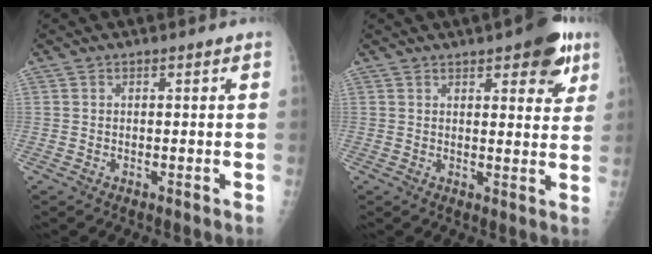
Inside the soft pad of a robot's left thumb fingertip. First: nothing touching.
{"total": 9.4, "force": [5.2, 3.4, 7.1], "torque": [-0.060, -0.018, 0.060]}